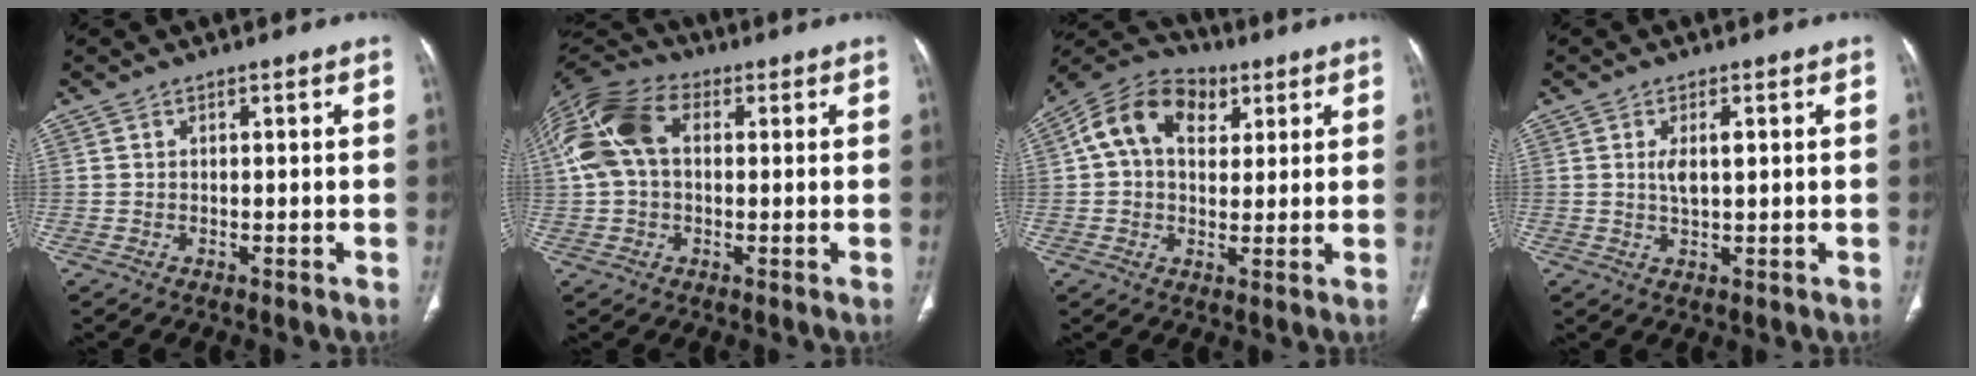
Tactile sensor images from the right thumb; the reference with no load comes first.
{"total": 14.8, "force": [2.6, 9.8, 10.8], "torque": [-0.228, 0.040, 0.039]}
{"total": 13.9, "force": [4.4, 9.6, 9.0], "torque": [-0.138, 0.017, 0.068]}
{"total": 3.5, "force": [0.7, 1.3, 3.2], "torque": [-0.061, -0.004, 0.014]}